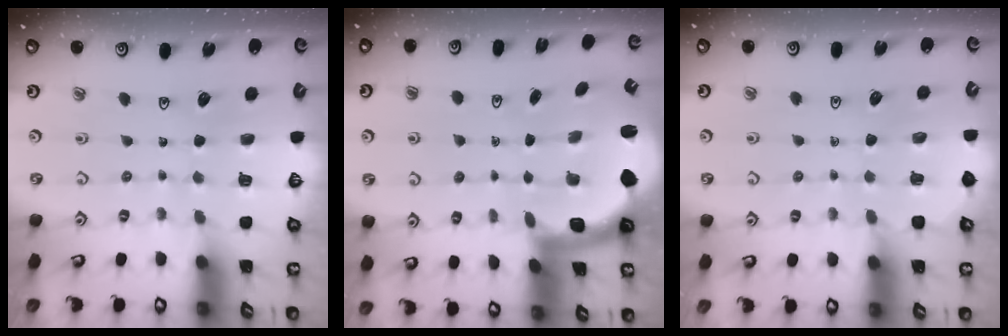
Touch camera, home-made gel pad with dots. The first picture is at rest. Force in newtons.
{"total": 3.4, "press": 3.3, "slide": 0.8}
{"total": 1.6, "press": 1.5, "slide": 0.3}